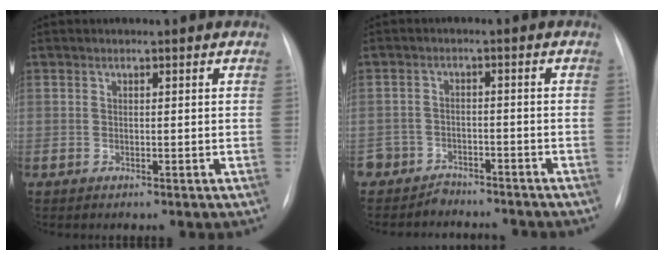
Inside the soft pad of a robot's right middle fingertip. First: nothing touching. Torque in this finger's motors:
{"motor_torque": [-0.05, -0.10, 0.02, 0.01]}